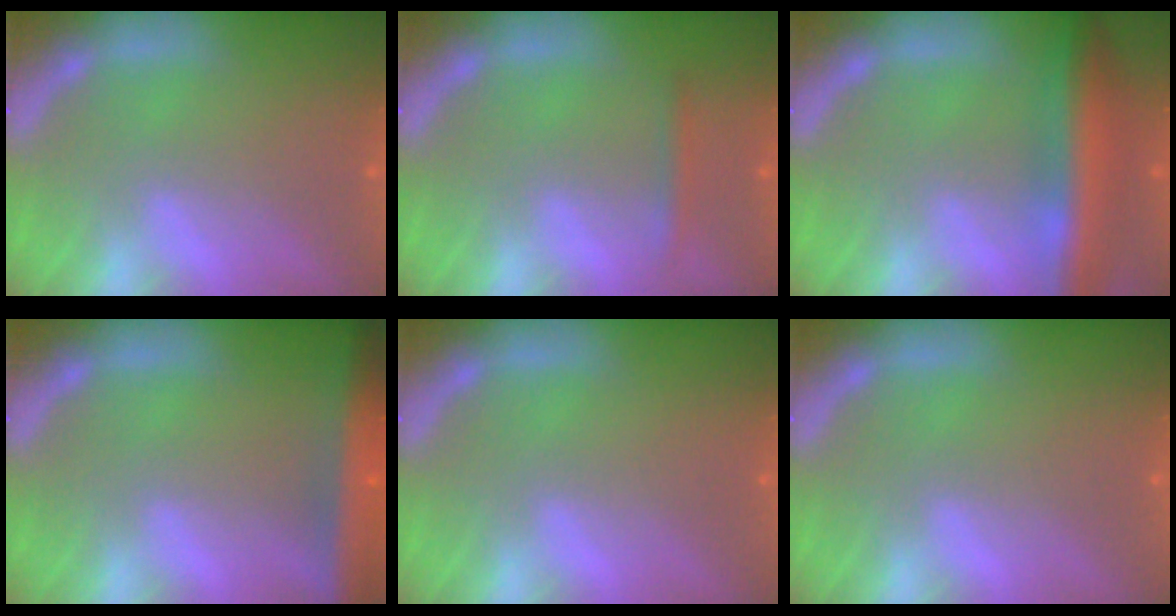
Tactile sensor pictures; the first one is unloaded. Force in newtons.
{"total": 1.4}
{"total": 7.5}
{"total": 8.0}
{"total": 0.0}
{"total": 0.0}